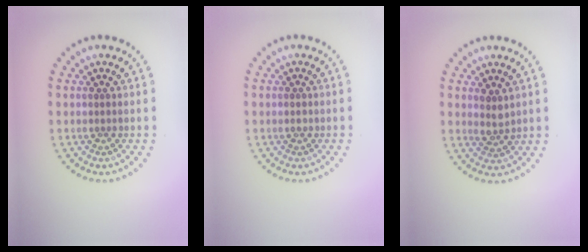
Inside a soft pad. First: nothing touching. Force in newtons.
{"total": 0.8, "press": 0.8, "slide": 0.1}
{"total": 1.6, "press": 1.4, "slide": 0.8}